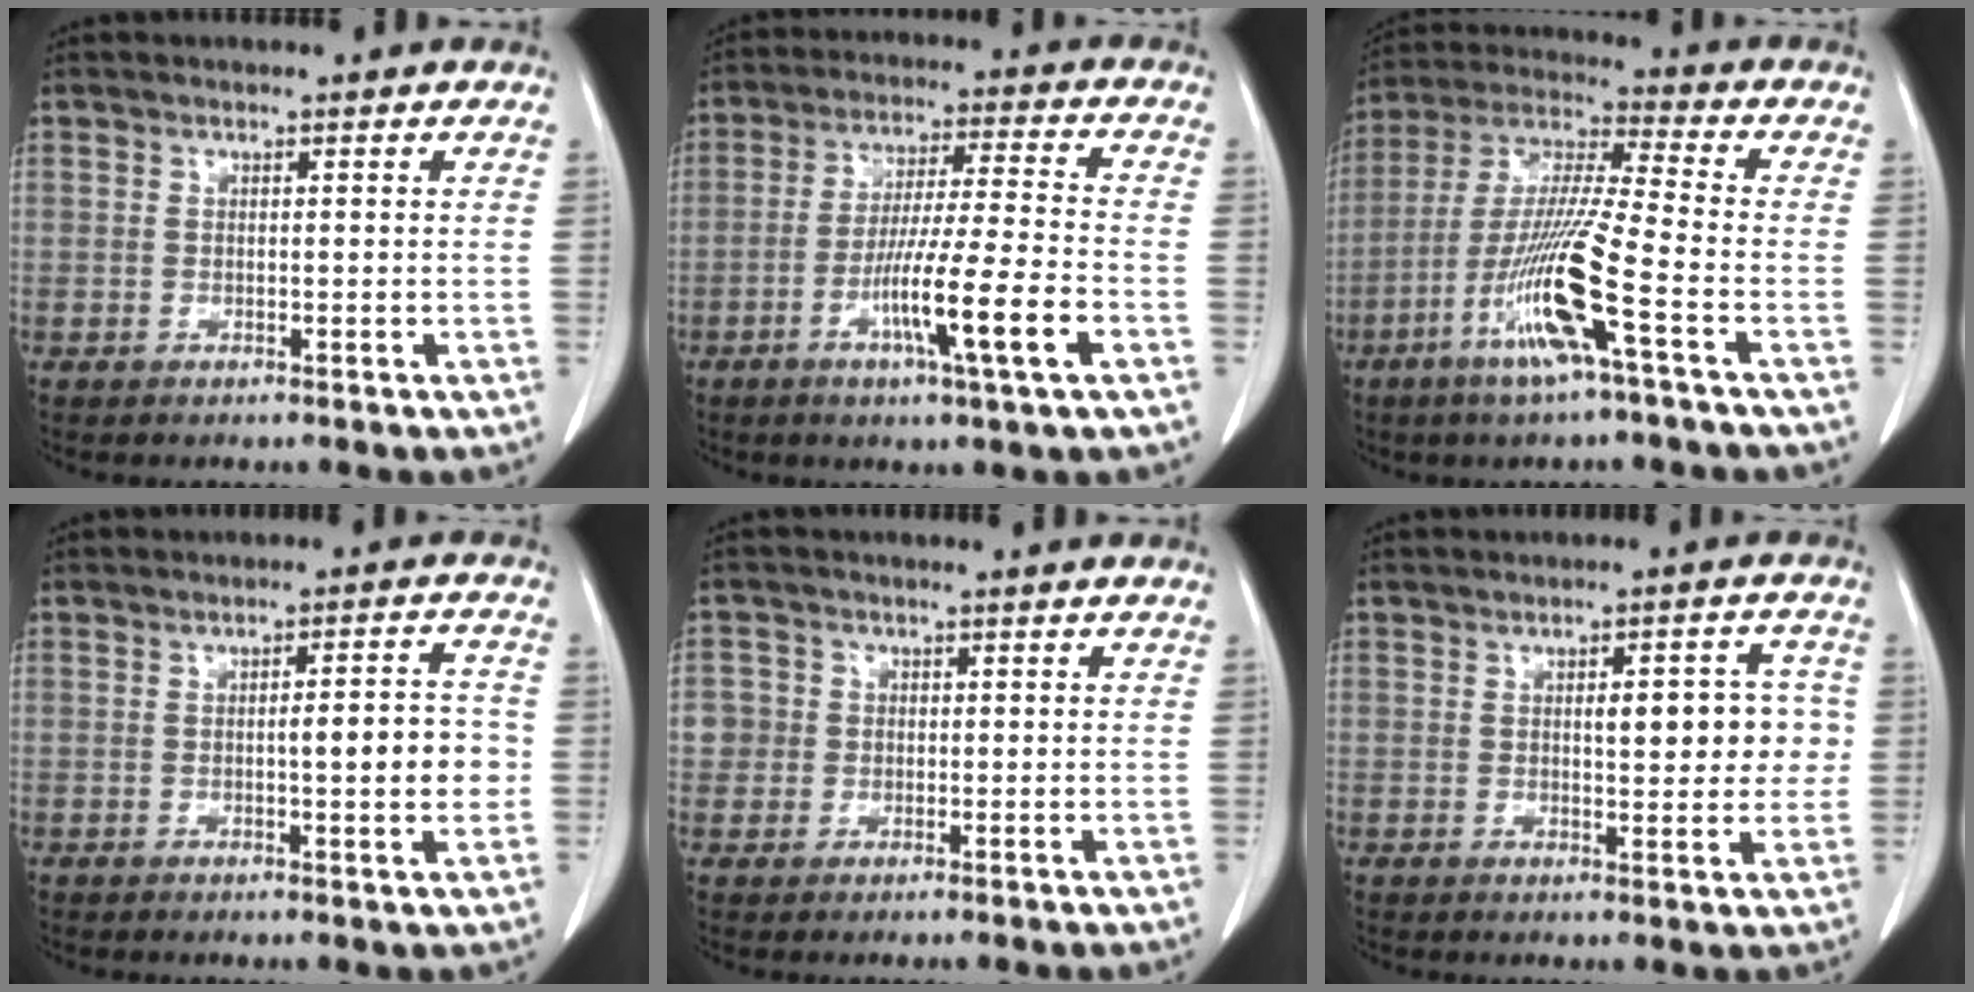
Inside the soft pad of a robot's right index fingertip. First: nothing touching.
{"total": 12.4, "force": [-4.8, -0.5, 11.5], "torque": [-0.204, -0.012, -0.085]}
{"total": 14.2, "force": [-6.0, -0.5, 12.9], "torque": [-0.267, -0.015, -0.118]}
{"total": 6.3, "force": [-0.7, 1.0, 6.1], "torque": [-0.086, 0.009, -0.008]}
{"total": 3.3, "force": [0.1, 3.3, 0.1], "torque": [0.013, 0.010, -0.001]}
{"total": 7.3, "force": [0.8, 2.7, 6.8], "torque": [-0.083, 0.014, 0.013]}